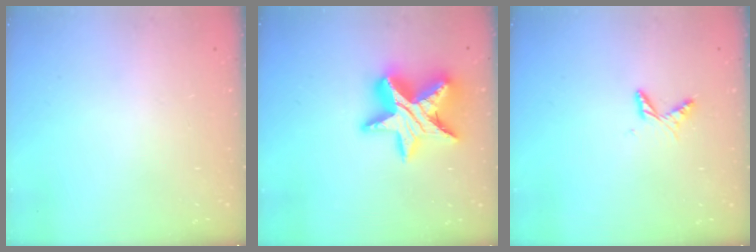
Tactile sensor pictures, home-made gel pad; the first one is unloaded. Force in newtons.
{"total": 18.2, "press": 18.1, "slide": 1.4}
{"total": 5.9, "press": 5.9, "slide": 0.5}